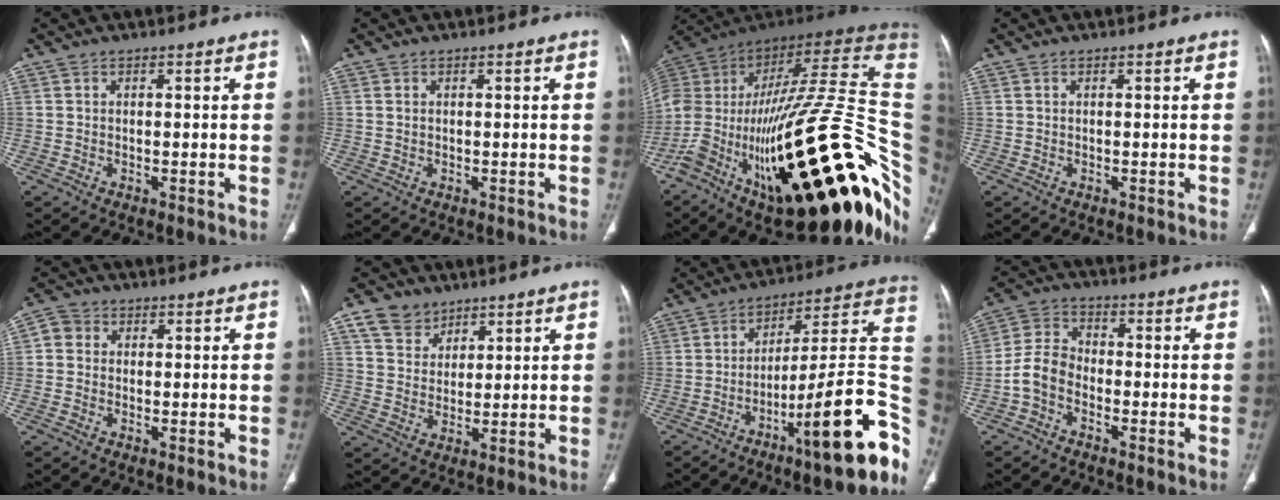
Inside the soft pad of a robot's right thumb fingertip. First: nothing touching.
{"total": 0.9, "force": [0.3, 0.7, 0.5], "torque": [-0.010, -0.001, 0.008]}
{"total": 46.5, "force": [-11.0, 16.8, 41.9], "torque": [-0.575, 0.087, -0.176]}
{"total": 0.0}
{"total": 3.3, "force": [0.4, 3.0, 1.2], "torque": [-0.011, 0.008, 0.000]}
{"total": 6.7, "force": [4.4, 4.8, 1.7], "torque": [-0.009, -0.021, 0.086]}
{"total": 23.7, "force": [-10.0, 4.4, 21.0], "torque": [-0.230, 0.062, -0.145]}
{"total": 6.2, "force": [-2.6, 4.2, 3.7], "torque": [-0.066, 0.025, -0.063]}